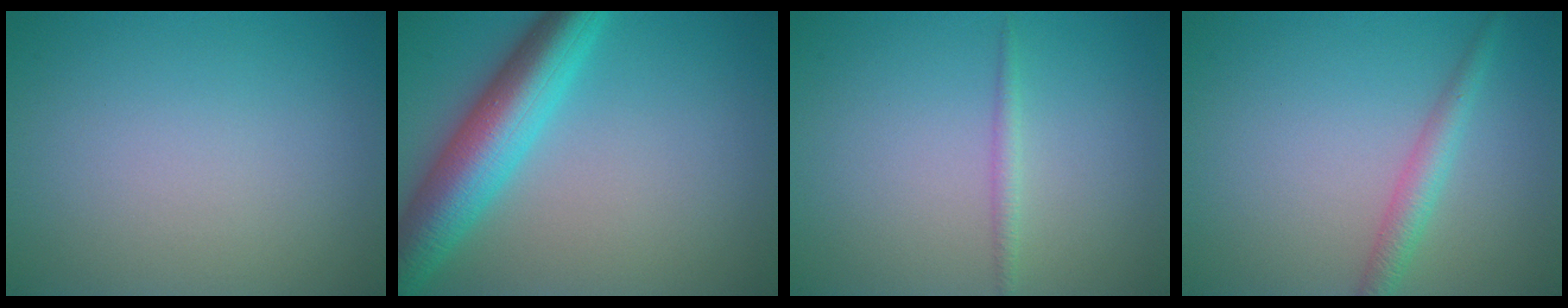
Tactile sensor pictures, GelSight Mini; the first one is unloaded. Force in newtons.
{"total": 7.9, "press": 7.9, "slide": 0.2}
{"total": 1.0, "press": 1.0, "slide": 0.0}
{"total": 2.2, "press": 2.2, "slide": 0.2}